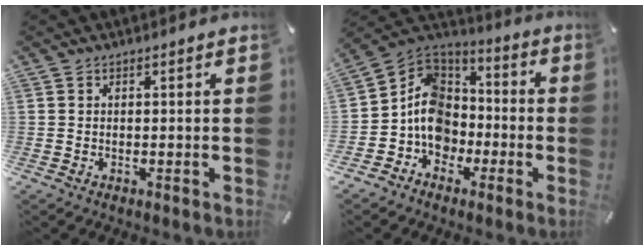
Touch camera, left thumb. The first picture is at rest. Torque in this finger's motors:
{"motor_torque": [-0.35, 1.42, 0.50, -0.21, 0.32]}